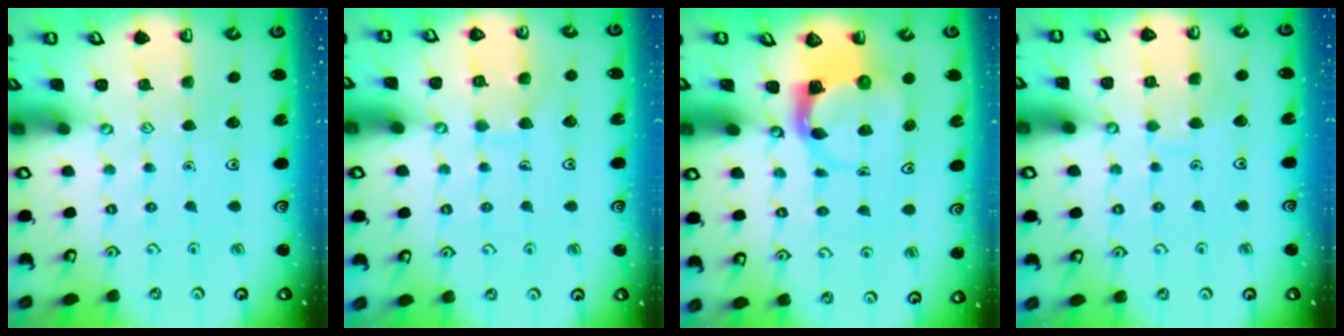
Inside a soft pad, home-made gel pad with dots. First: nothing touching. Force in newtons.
{"total": 7.4, "press": 7.4, "slide": 0.4}
{"total": 4.8, "press": 4.7, "slide": 1.0}
{"total": 4.5, "press": 4.5, "slide": 0.6}